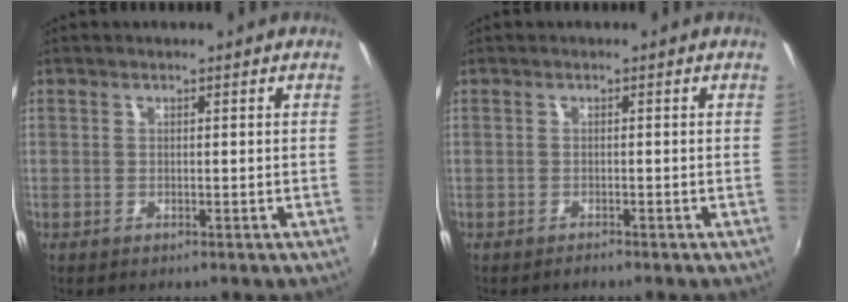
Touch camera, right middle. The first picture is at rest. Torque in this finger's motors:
{"motor_torque": [0.07, -0.24, -0.05, 0.00]}